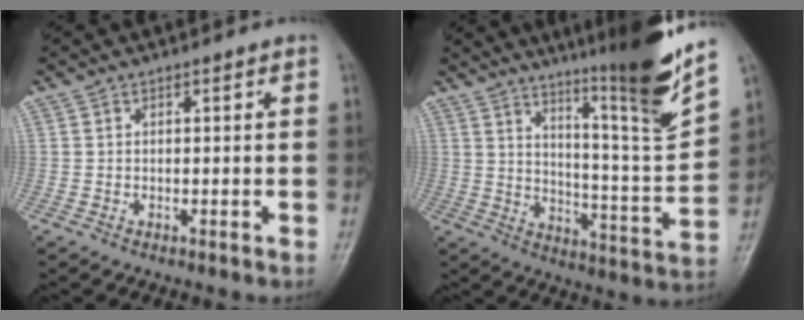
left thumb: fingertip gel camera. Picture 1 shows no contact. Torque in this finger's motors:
{"motor_torque": [2.37, 0.39, 1.47, -1.30, 0.07]}